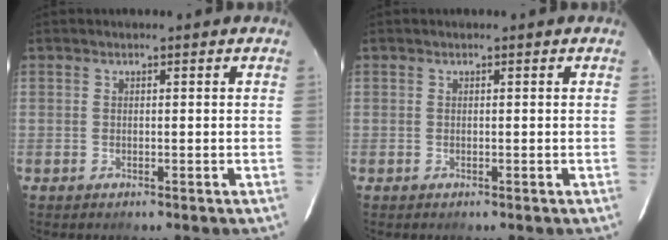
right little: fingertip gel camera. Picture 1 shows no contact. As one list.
[{"total": 0.0}]